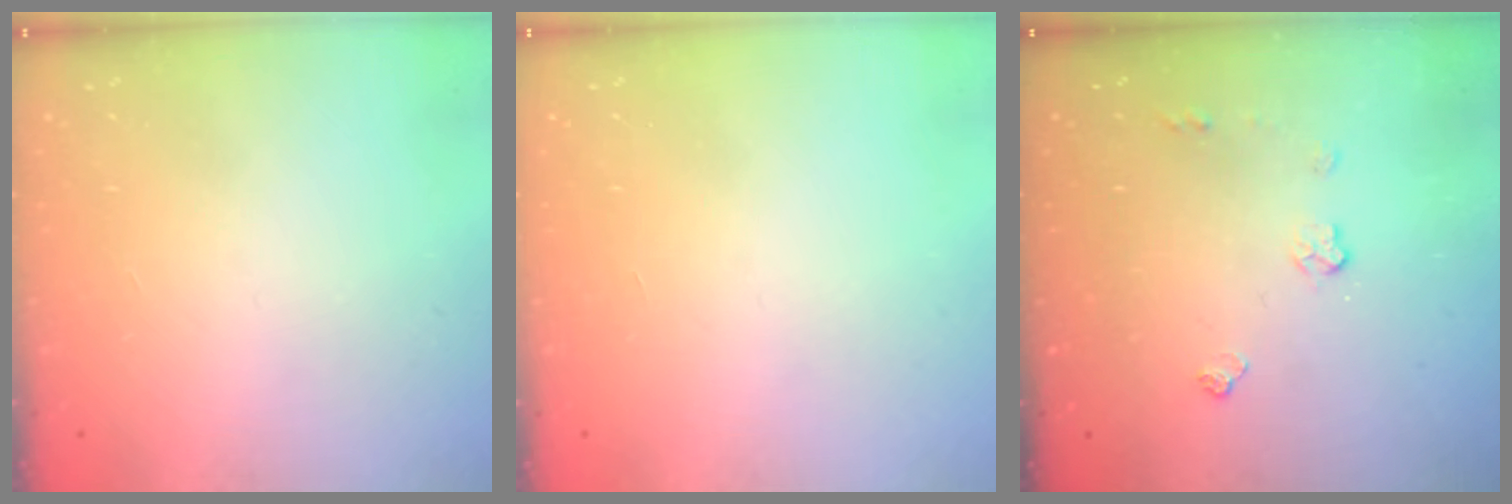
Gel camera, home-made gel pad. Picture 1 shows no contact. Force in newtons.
{"total": 0.0}
{"total": 5.2, "press": 5.1, "slide": 0.1}